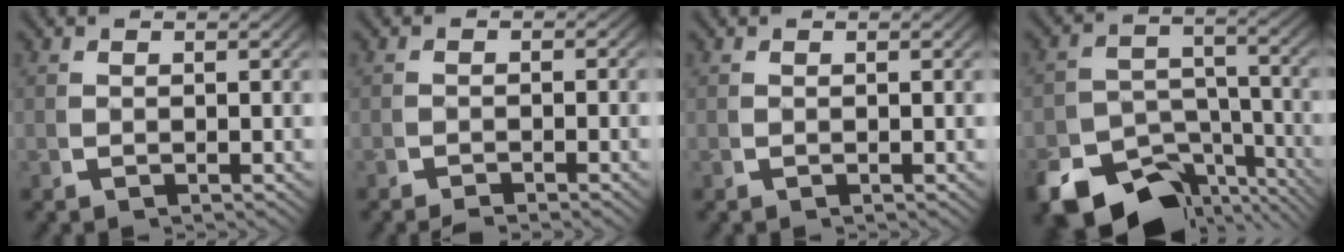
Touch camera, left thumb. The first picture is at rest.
{"total": 1.2, "force": [-1.1, 0.4, 0.1], "torque": [0.005, -0.007, -0.022]}
{"total": 0.0}
{"total": 13.1, "force": [-8.7, 7.3, 6.6], "torque": [-0.095, -0.045, -0.130]}